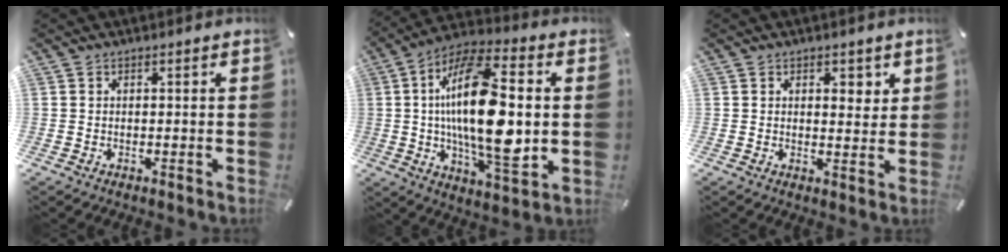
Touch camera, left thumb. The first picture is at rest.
{"total": 23.5, "force": [1.6, 9.2, 21.6], "torque": [-0.418, -0.016, 0.022]}
{"total": 3.0, "force": [1.7, 2.2, 1.2], "torque": [0.004, -0.009, 0.022]}